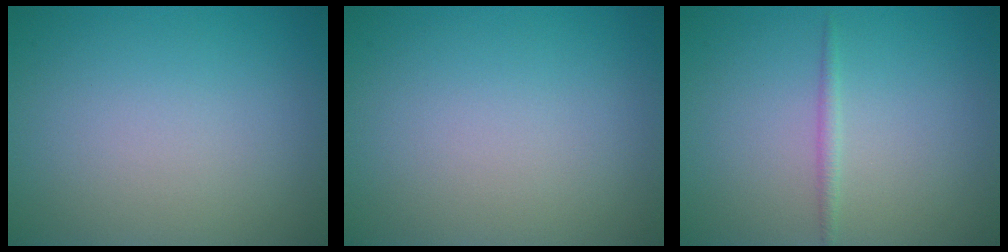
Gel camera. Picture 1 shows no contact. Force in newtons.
{"total": 0.0}
{"total": 0.9, "press": 0.9, "slide": 0.0}